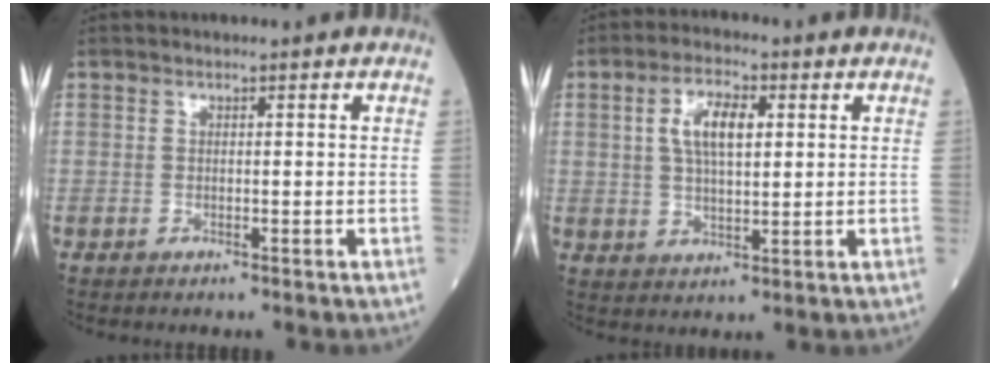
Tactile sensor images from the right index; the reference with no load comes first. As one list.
[{"total": 7.1, "force": [1.9, 2.7, 6.3], "torque": [-0.122, 0.011, 0.036]}]